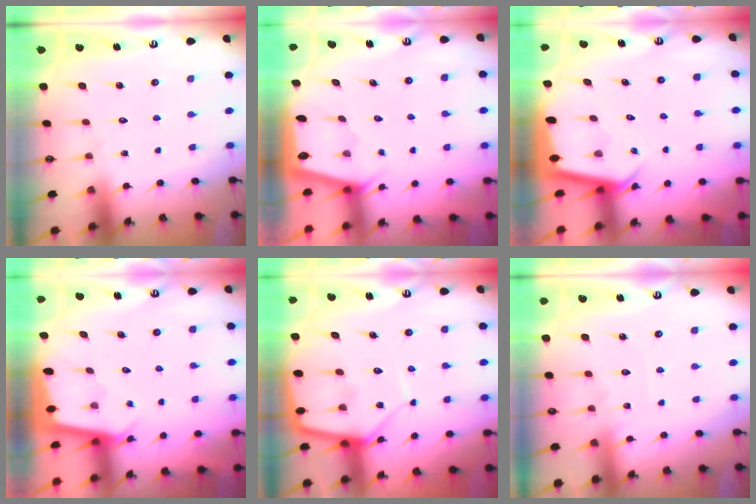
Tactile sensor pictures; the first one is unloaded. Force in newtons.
{"total": 2.0, "press": 2.0, "slide": 0.3}
{"total": 2.8, "press": 2.7, "slide": 0.3}
{"total": 1.8, "press": 1.8, "slide": 0.1}
{"total": 10.5, "press": 10.5, "slide": 0.6}
{"total": 5.8, "press": 5.8, "slide": 0.6}